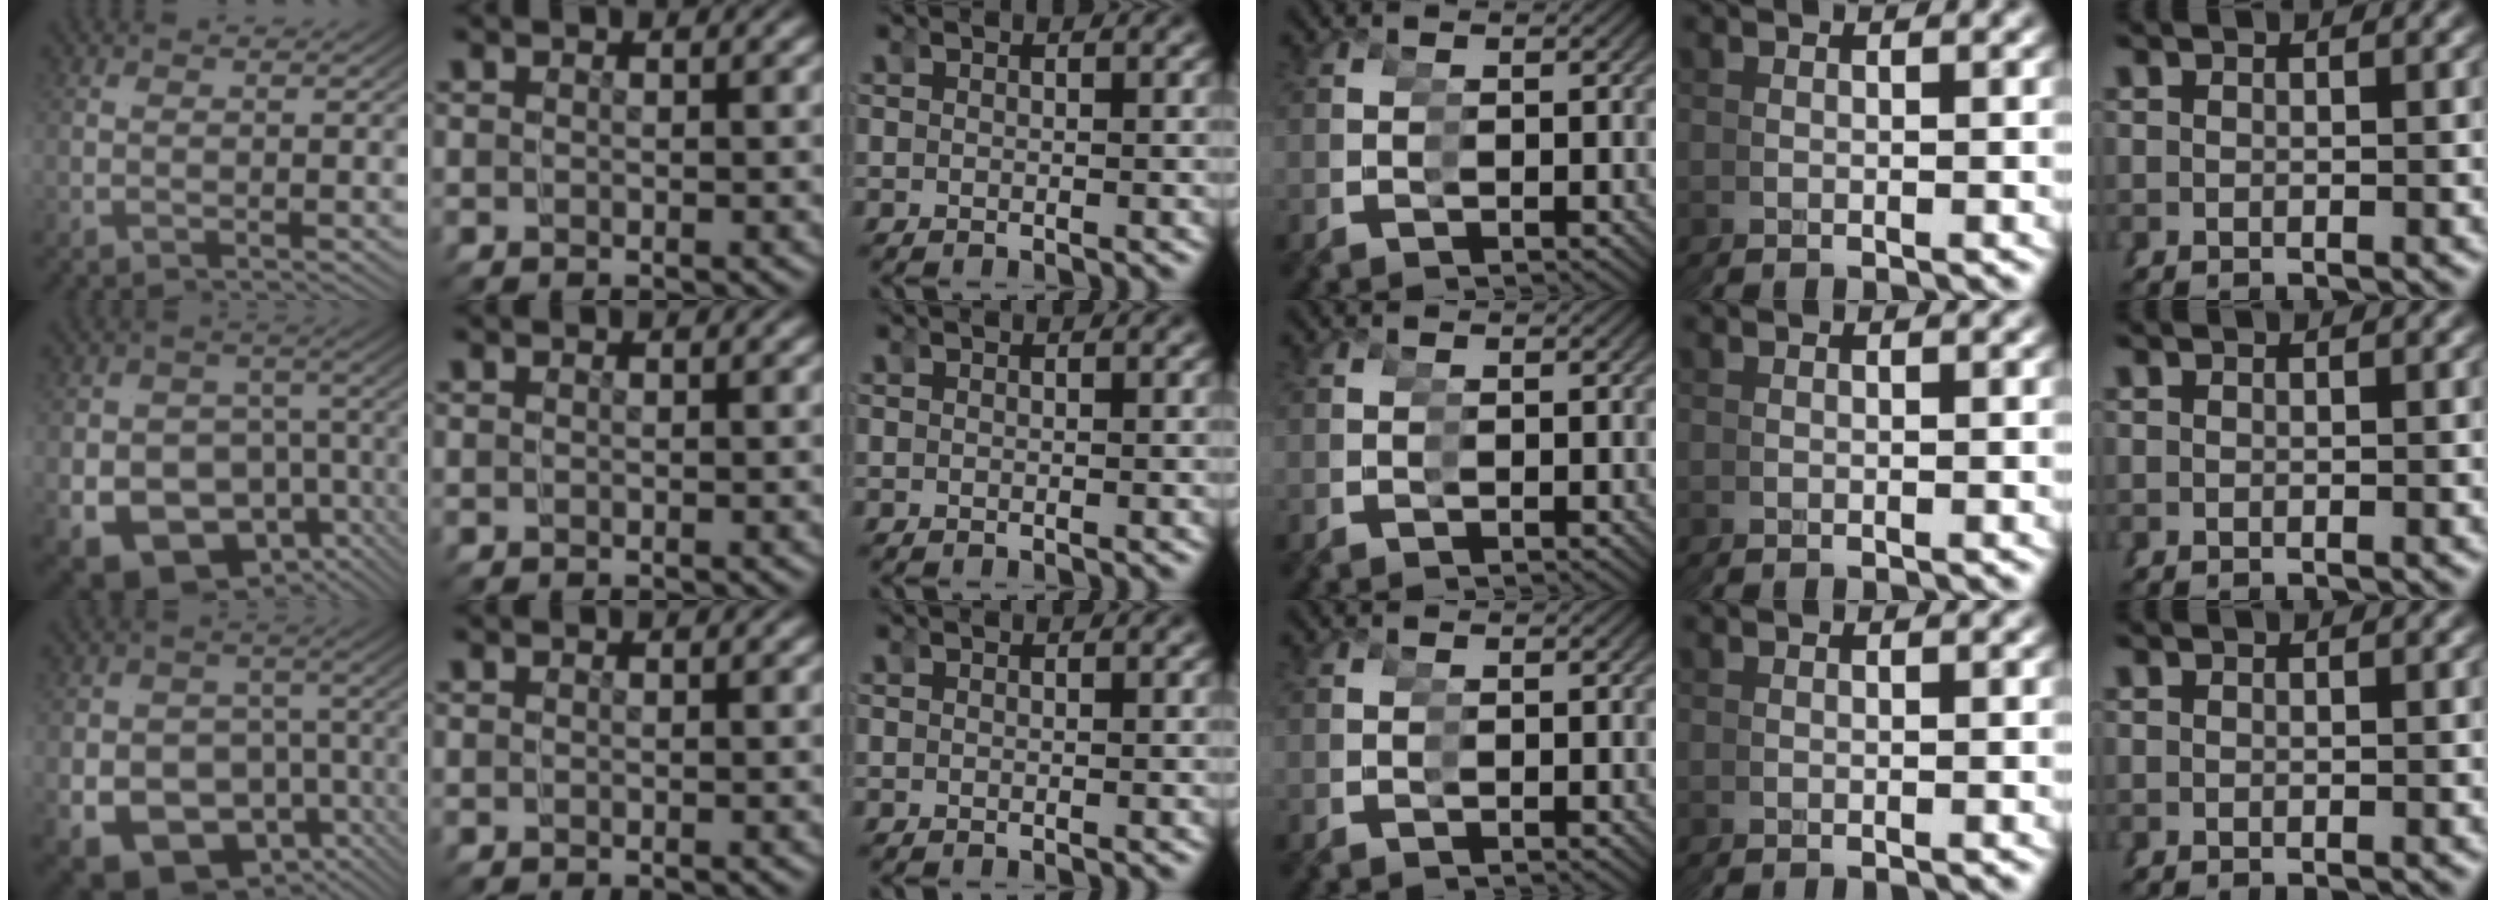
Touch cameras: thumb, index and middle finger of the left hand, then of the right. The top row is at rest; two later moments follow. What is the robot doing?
{"motion": "grasp_and_lifting", "object": "bandage"}